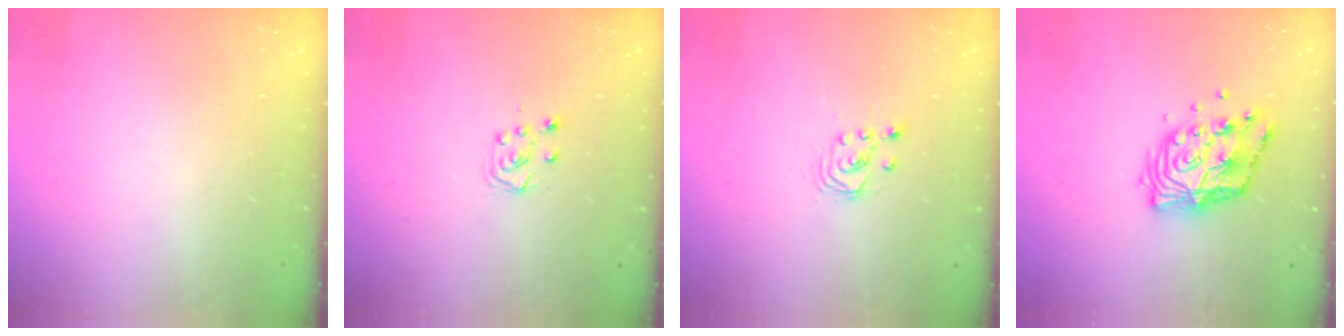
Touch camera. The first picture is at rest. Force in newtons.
{"total": 5.0, "press": 4.9, "slide": 0.6}
{"total": 2.1, "press": 2.1, "slide": 0.3}
{"total": 12.3, "press": 12.3, "slide": 1.1}